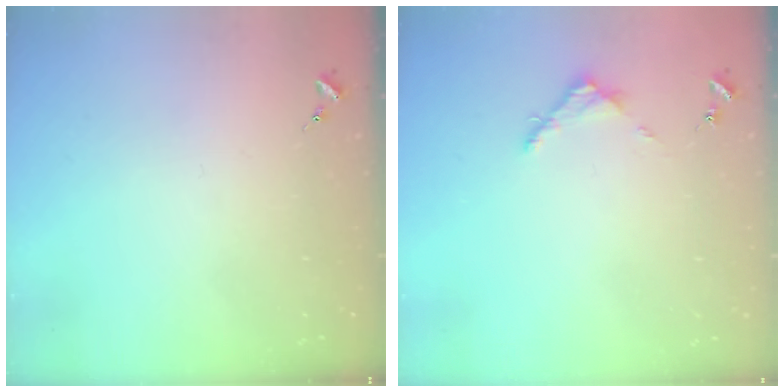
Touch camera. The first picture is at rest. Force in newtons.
{"total": 3.6, "press": 3.6, "slide": 0.3}